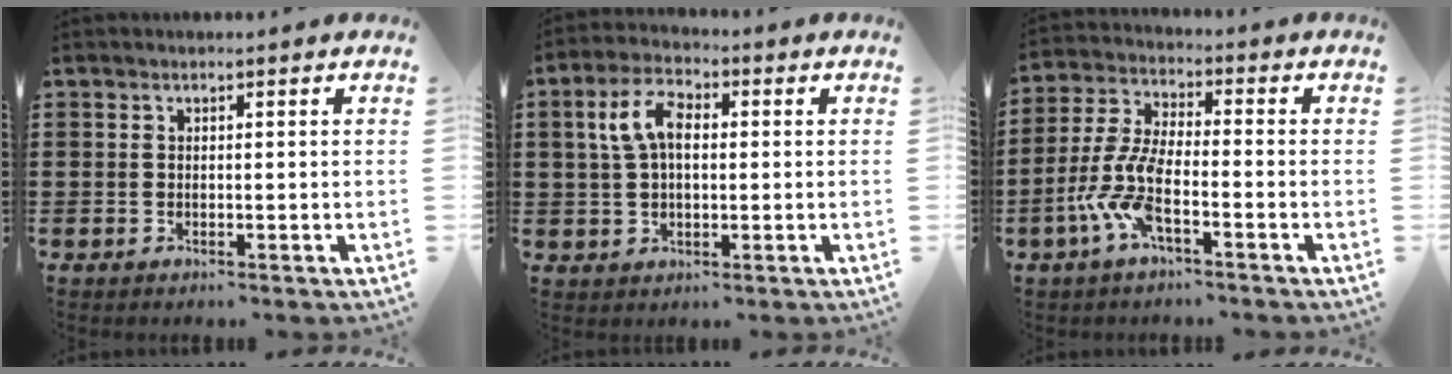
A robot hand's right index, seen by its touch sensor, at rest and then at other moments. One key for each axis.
{"total": 6.7, "fx": 1.2, "fy": 3.6, "fz": 5.5, "tx": -0.122, "ty": 0.012, "tz": 0.017}
{"total": 8.4, "fx": -4.1, "fy": 2.2, "fz": 7.0, "tx": -0.179, "ty": -0.014, "tz": -0.086}